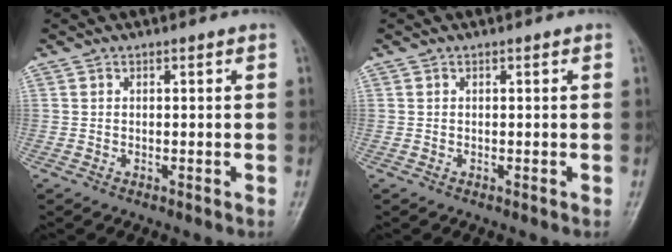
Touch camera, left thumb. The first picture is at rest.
{"total": 0.0}